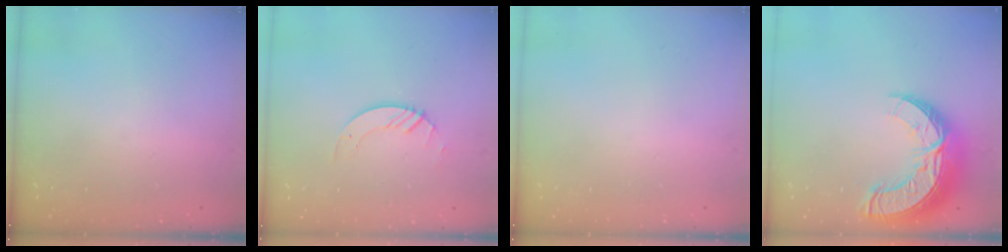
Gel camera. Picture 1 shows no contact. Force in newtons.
{"total": 3.7, "press": 3.6, "slide": 0.4}
{"total": 0.0}
{"total": 17.2, "press": 17.1, "slide": 1.4}